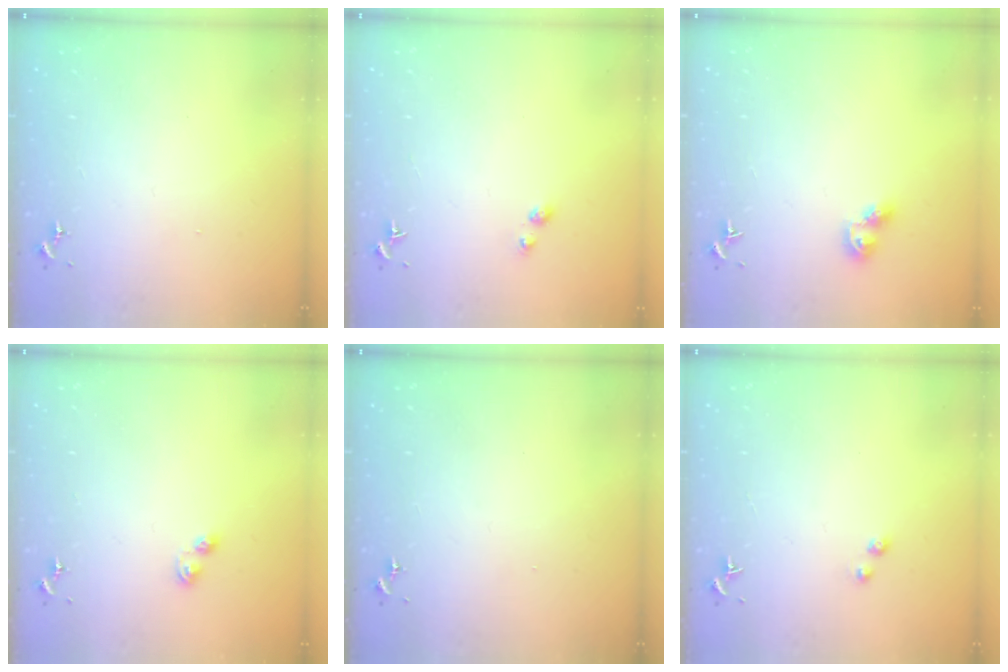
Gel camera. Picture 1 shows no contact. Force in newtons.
{"total": 2.9, "press": 2.8, "slide": 0.4}
{"total": 7.1, "press": 7.1, "slide": 0.8}
{"total": 3.1, "press": 3.1, "slide": 0.6}
{"total": 0.0}
{"total": 1.0, "press": 1.0, "slide": 0.1}